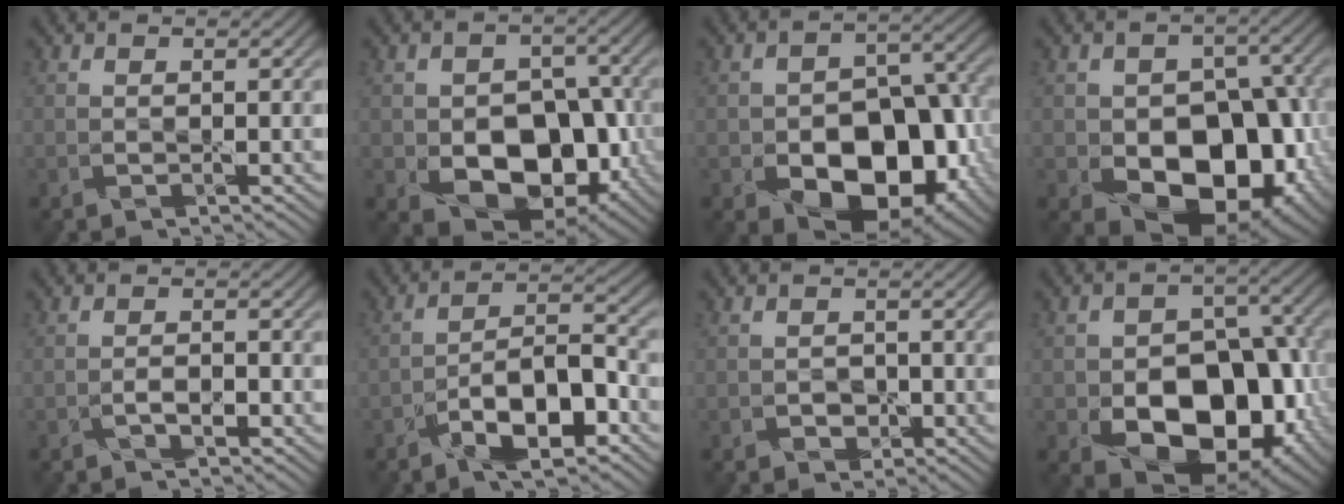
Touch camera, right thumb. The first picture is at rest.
{"total": 11.8, "force": [-3.3, 8.0, 8.0], "torque": [-0.128, -0.024, -0.045]}
{"total": 15.3, "force": [-5.5, 9.7, 10.4], "torque": [-0.138, -0.028, -0.089]}
{"total": 14.3, "force": [-3.9, 9.7, 9.8], "torque": [-0.121, -0.023, -0.053]}
{"total": 1.9, "force": [-1.0, 0.8, 1.4], "torque": [-0.025, 0.002, -0.020]}
{"total": 10.1, "force": [-5.2, 4.0, 7.7], "torque": [-0.120, 0.006, -0.097]}
{"total": 1.7, "force": [-0.7, 1.4, 0.7], "torque": [-0.007, -0.004, -0.013]}
{"total": 15.3, "force": [-4.8, 10.2, 10.4], "torque": [-0.137, -0.029, -0.076]}